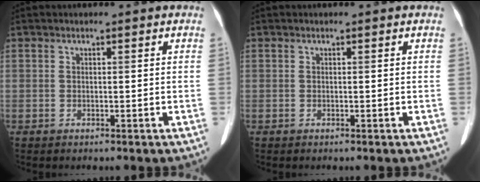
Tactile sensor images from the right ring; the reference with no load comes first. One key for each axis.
{"total": 0.0}